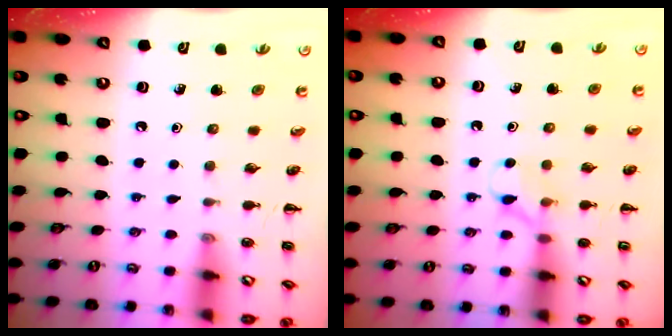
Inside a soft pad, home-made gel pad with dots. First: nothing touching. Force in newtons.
{"total": 5.6, "press": 5.3, "slide": 1.8}